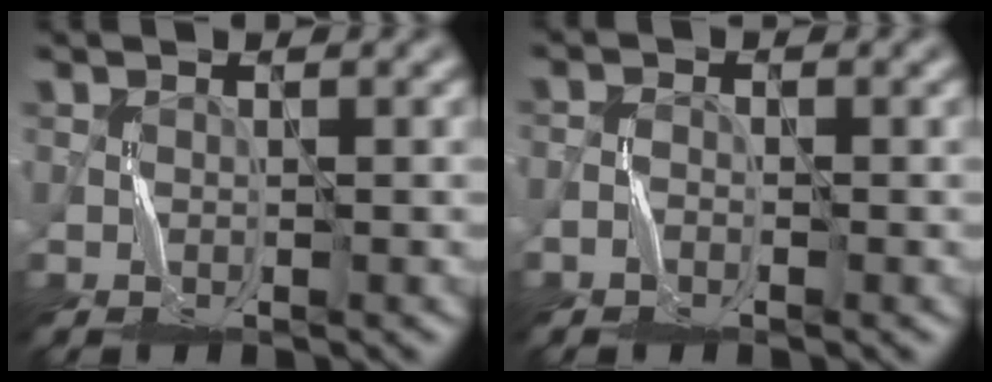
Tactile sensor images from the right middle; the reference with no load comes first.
{"total": 1.2, "force": [-1.0, 0.5, 0.1], "torque": [-0.001, 0.008, -0.019]}